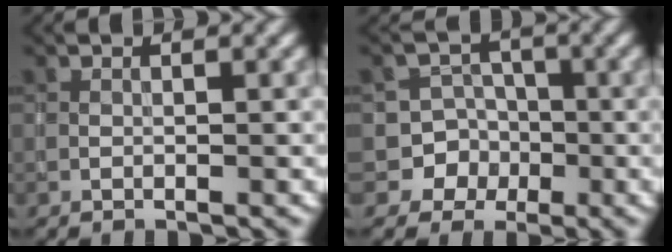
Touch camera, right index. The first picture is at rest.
{"total": 6.2, "force": [-2.4, 5.7, 0.0], "torque": [0.023, 0.003, -0.057]}